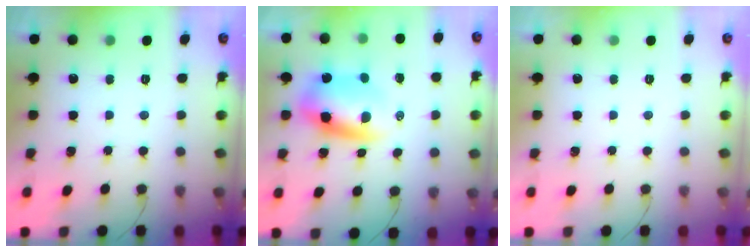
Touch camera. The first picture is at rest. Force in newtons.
{"total": 9.2, "press": 8.9, "slide": 2.5}
{"total": 0.0}